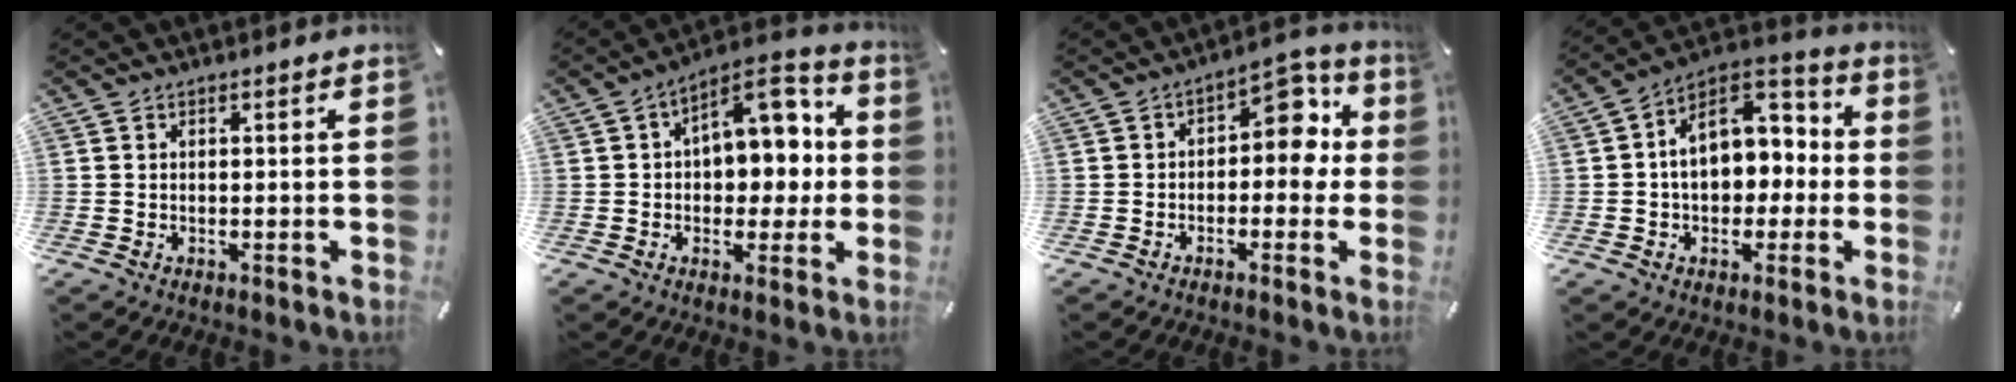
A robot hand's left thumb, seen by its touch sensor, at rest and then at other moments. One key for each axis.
{"total": 11.8, "fx": 2.5, "fy": 8.7, "fz": 7.5, "tx": -0.077, "ty": -0.026, "tz": 0.042}
{"total": 8.4, "fx": 1.6, "fy": 5.4, "fz": 6.3, "tx": -0.077, "ty": -0.011, "tz": 0.019}
{"total": 12.6, "fx": 0.9, "fy": 10.2, "fz": 7.4, "tx": -0.101, "ty": -0.005, "tz": 0.018}